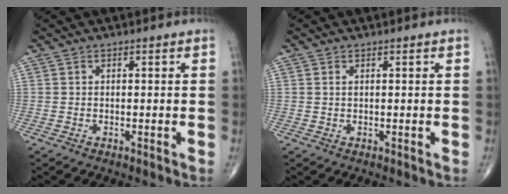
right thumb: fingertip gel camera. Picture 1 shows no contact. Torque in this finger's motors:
{"motor_torque": [-0.34, 0.15, -0.26, -0.21, 0.06]}